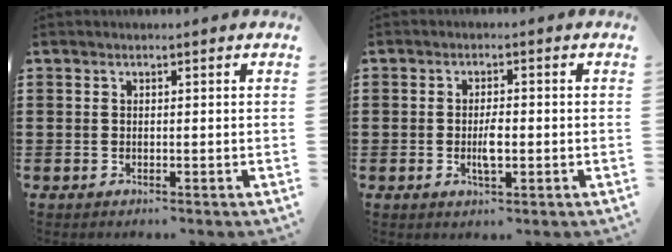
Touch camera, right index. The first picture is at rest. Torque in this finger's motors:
{"motor_torque": [2.14, 0.00, 0.12, 0.09]}